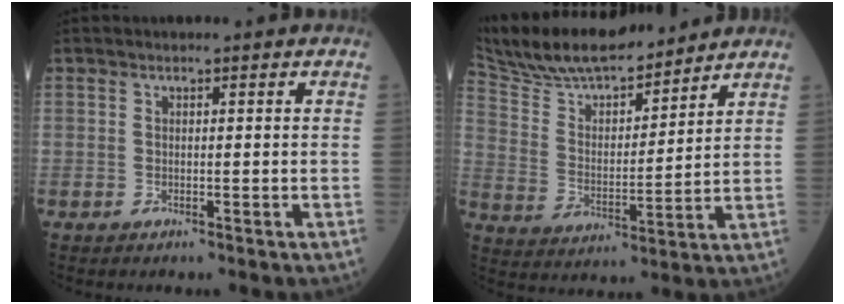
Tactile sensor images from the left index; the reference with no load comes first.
{"total": 17.5, "force": [15.4, 3.9, 7.3], "torque": [-0.137, 0.016, 0.277]}